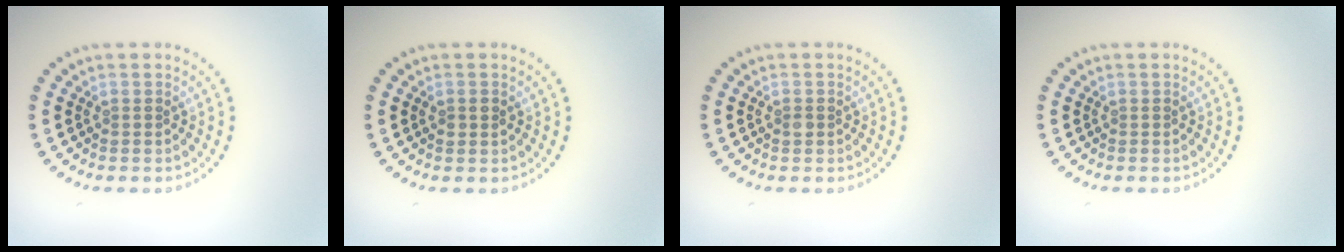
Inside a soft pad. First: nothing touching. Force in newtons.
{"total": 1.0, "press": 1.0, "slide": 0.1}
{"total": 0.8, "press": 0.8, "slide": 0.1}
{"total": 0.0}